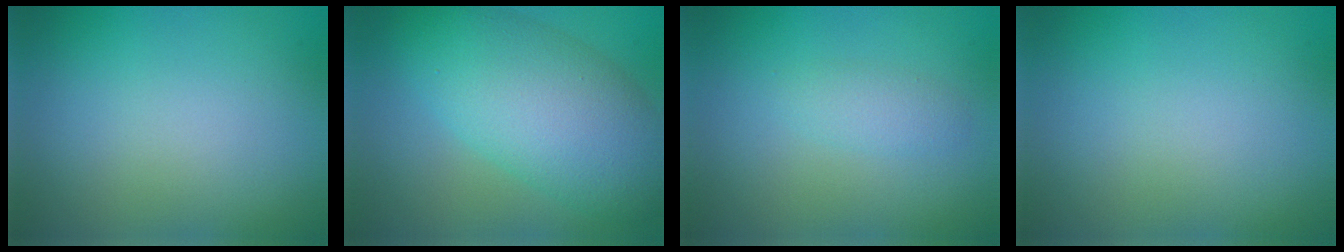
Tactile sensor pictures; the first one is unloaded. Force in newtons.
{"total": 8.4, "press": 8.4, "slide": 0.2}
{"total": 1.3, "press": 1.3, "slide": 0.0}
{"total": 0.0}